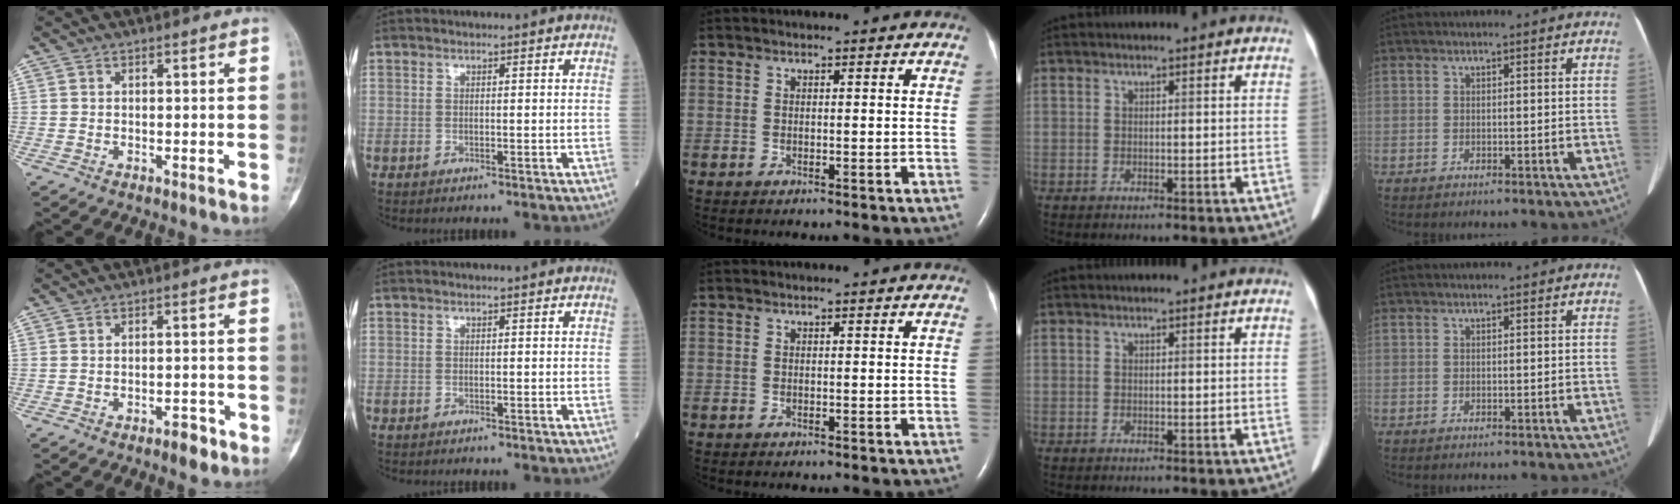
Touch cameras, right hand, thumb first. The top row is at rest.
{"thumb": {"total": 2.8, "force": [-1.9, 1.2, 1.7], "torque": [-0.017, 0.013, -0.027]}}